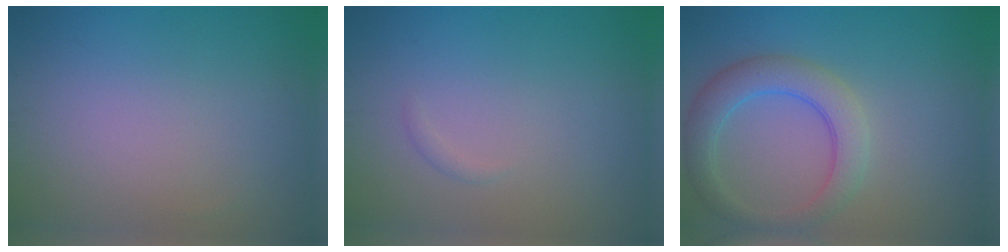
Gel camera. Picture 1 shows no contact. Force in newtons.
{"total": 0.6, "press": 0.5, "slide": 0.1}
{"total": 4.5, "press": 4.5, "slide": 0.3}